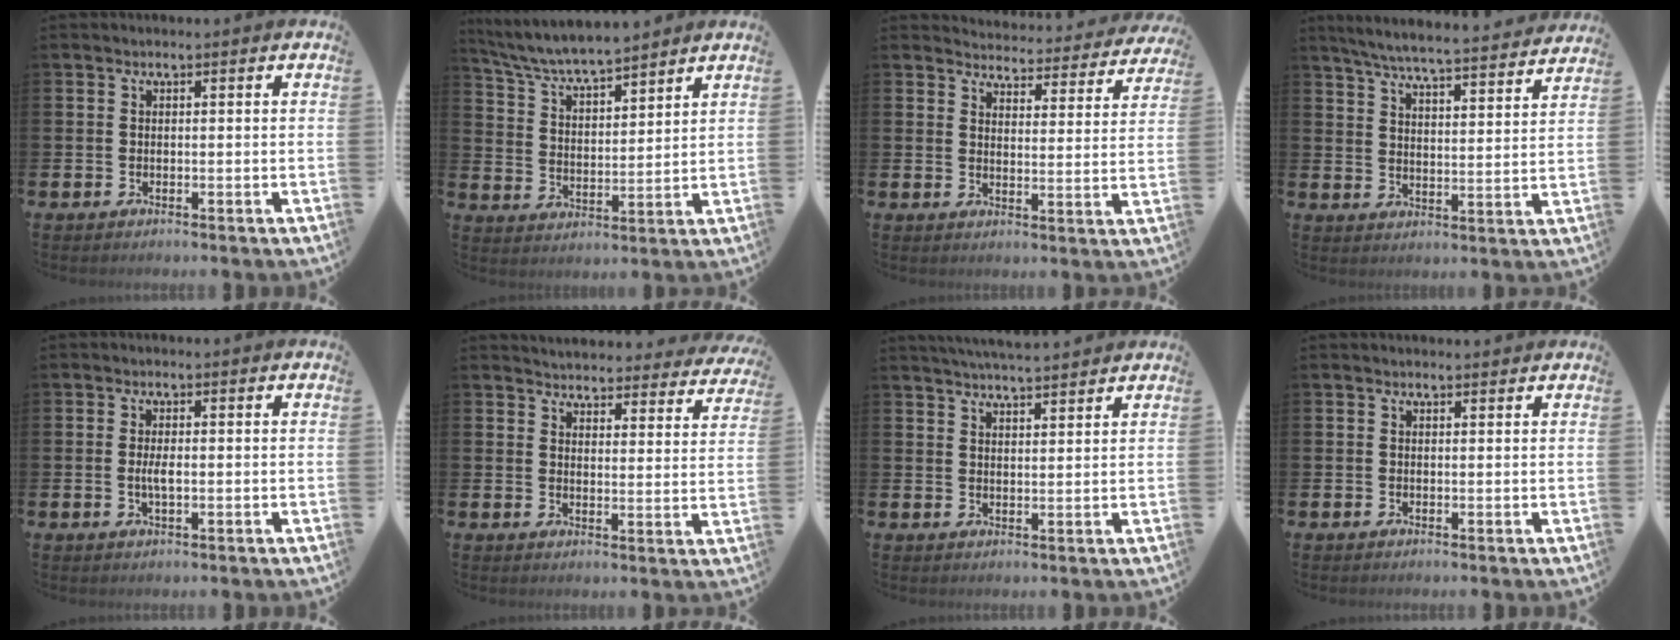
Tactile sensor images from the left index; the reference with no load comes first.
{"total": 6.5, "force": [6.3, 0.5, 1.4], "torque": [-0.059, -0.039, 0.112]}
{"total": 3.9, "force": [3.8, 0.7, 0.2], "torque": [-0.012, -0.036, 0.060]}
{"total": 6.3, "force": [6.0, 0.1, 1.9], "torque": [-0.056, -0.046, 0.101]}
{"total": 2.2, "force": [-0.1, 0.7, 2.1], "torque": [-0.039, 0.001, -0.004]}
{"total": 4.0, "force": [3.9, 0.7, -0.1], "torque": [-0.016, -0.032, 0.067]}
{"total": 4.3, "force": [4.3, 0.0, 0.6], "torque": [-0.021, -0.018, 0.079]}
{"total": 0.7, "force": [0.6, 0.1, 0.2], "torque": [0.004, -0.001, 0.009]}